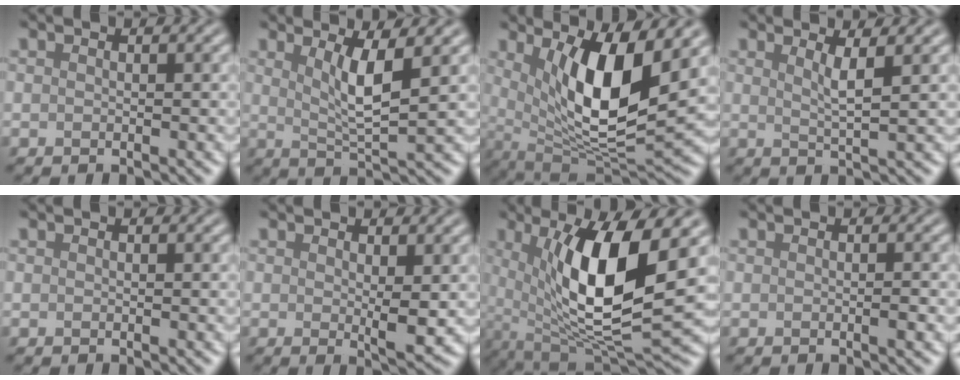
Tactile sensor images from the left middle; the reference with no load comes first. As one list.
[{"total": 4.2, "force": [1.5, 0.8, 3.8], "torque": [-0.070, -0.008, 0.030]}, {"total": 9.5, "force": [2.6, 3.1, 8.6], "torque": [-0.143, -0.023, 0.052]}, {"total": 2.4, "force": [1.0, 0.5, 2.2], "torque": [-0.031, -0.002, 0.015]}, {"total": 0.0}, {"total": 2.2, "force": [0.4, 0.4, 2.1], "torque": [-0.033, -0.011, 0.009]}, {"total": 11.1, "force": [2.1, 3.3, 10.4], "torque": [-0.170, -0.012, 0.042]}, {"total": 0.8, "force": [-0.2, 0.0, 0.8], "torque": [-0.011, 0.001, -0.003]}]